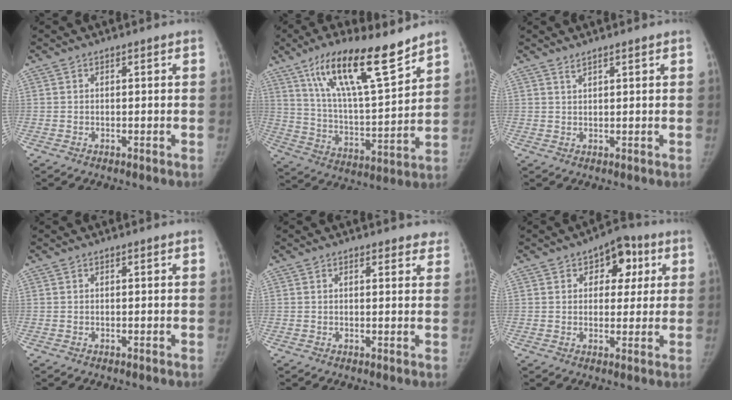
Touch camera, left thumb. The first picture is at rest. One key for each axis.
{"total": 19.3, "fx": 13.0, "fy": 4.5, "fz": 13.6, "tx": -0.208, "ty": -0.065, "tz": 0.232}
{"total": 1.6, "fx": 1.4, "fy": 0.1, "fz": 0.8, "tx": -0.013, "ty": -0.006, "tz": 0.028}
{"total": 0.0}
{"total": 3.6, "fx": 3.1, "fy": 1.4, "fz": 0.9, "tx": 0.022, "ty": -0.011, "tz": 0.023}
{"total": 7.9, "fx": 3.0, "fy": 5.2, "fz": 5.2, "tx": -0.023, "ty": -0.003, "tz": 0.033}